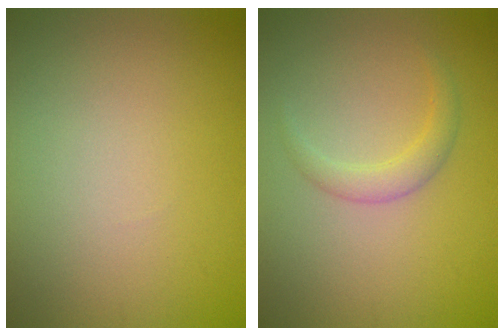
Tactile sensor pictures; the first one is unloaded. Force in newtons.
{"total": 1.8, "press": 1.8, "slide": 0.1}